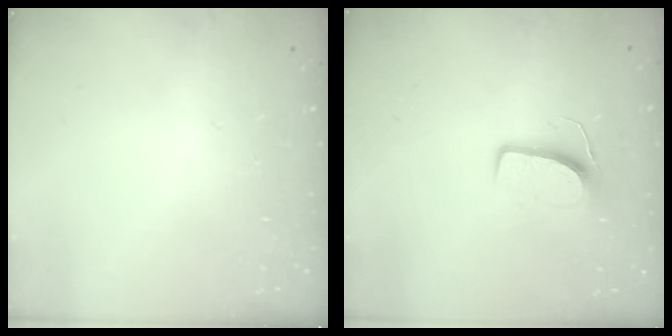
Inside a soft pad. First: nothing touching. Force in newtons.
{"total": 6.7, "press": 6.7, "slide": 0.5}